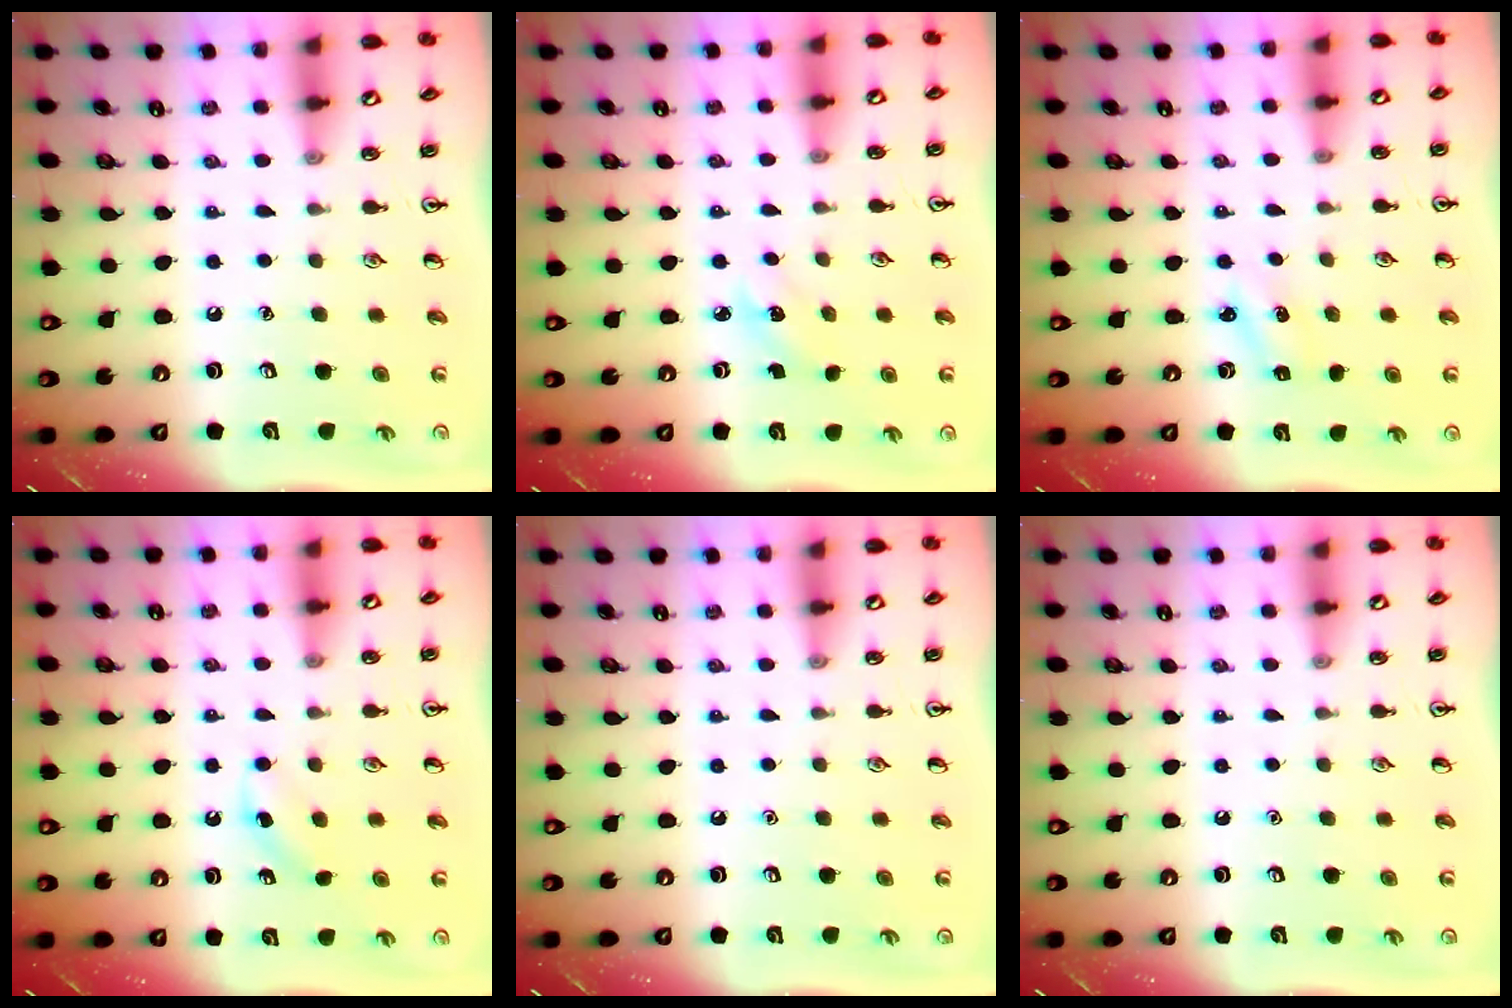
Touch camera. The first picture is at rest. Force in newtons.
{"total": 2.5, "press": 2.4, "slide": 0.9}
{"total": 1.8, "press": 1.7, "slide": 0.7}
{"total": 2.6, "press": 2.4, "slide": 0.8}
{"total": 0.0}
{"total": 0.0}